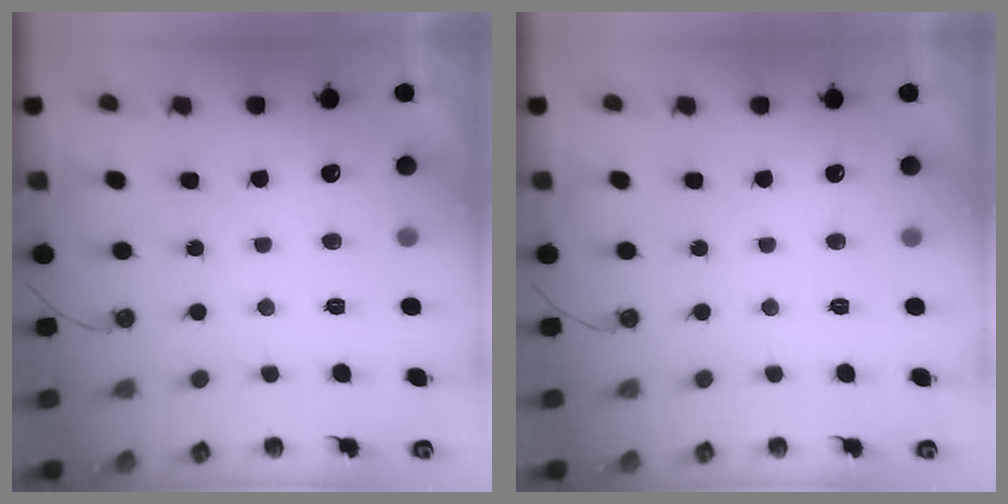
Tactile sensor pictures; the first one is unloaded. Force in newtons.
{"total": 0.0}